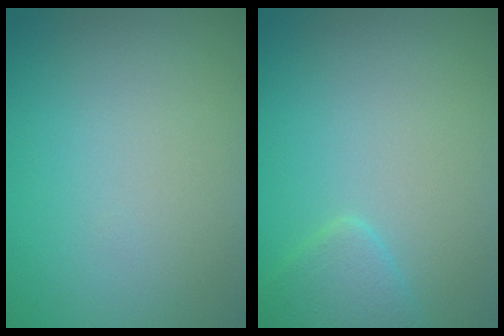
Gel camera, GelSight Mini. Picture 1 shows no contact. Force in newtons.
{"total": 2.1, "press": 2.1, "slide": 0.1}